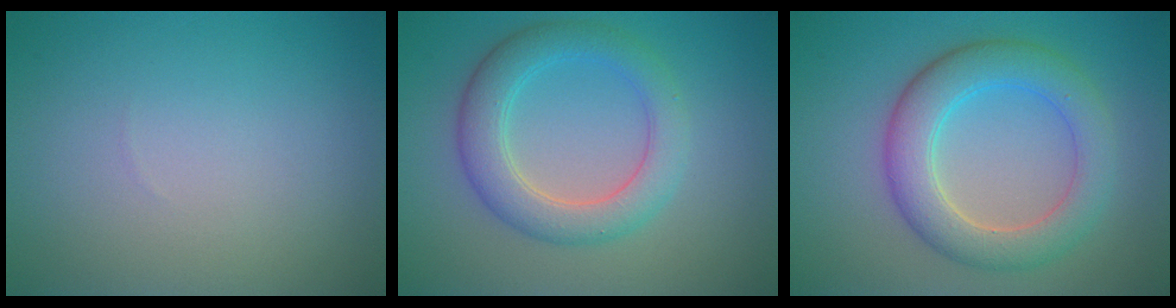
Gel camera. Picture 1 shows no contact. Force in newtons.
{"total": 4.8, "press": 4.8, "slide": 0.0}
{"total": 5.7, "press": 5.7, "slide": 0.1}